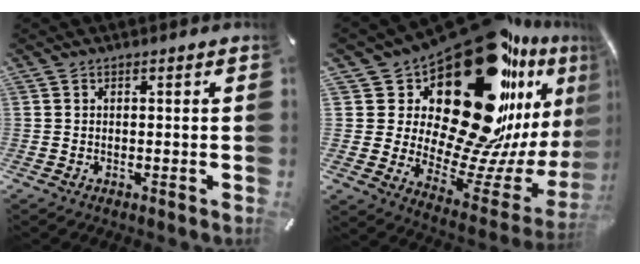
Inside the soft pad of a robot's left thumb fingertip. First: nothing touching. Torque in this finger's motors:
{"motor_torque": [1.76, 1.38, 2.17, -0.60, 0.41]}